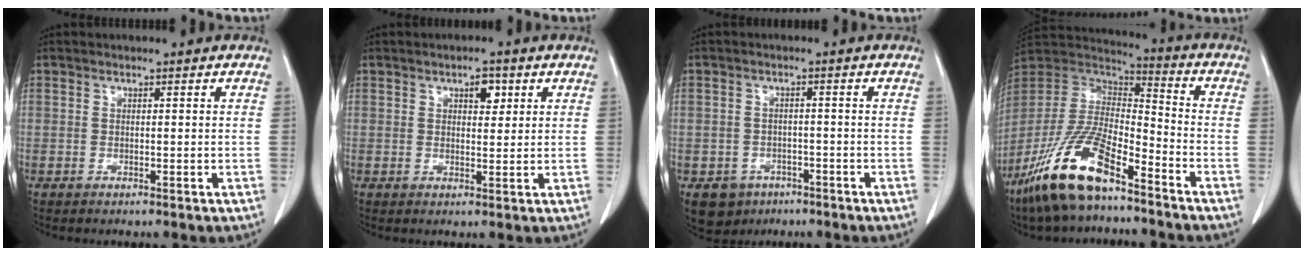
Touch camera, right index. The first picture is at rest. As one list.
[{"total": 2.9, "force": [1.4, 1.4, 2.1], "torque": [-0.030, 0.001, 0.021]}, {"total": 5.0, "force": [-3.0, 3.9, 1.0], "torque": [-0.014, 0.005, -0.041]}, {"total": 17.3, "force": [-11.6, 4.5, 12.0], "torque": [-0.256, -0.010, -0.220]}]